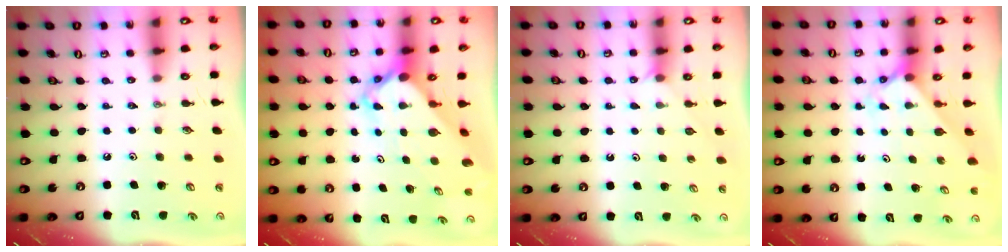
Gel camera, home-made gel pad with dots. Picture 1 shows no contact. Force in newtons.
{"total": 4.2, "press": 4.2, "slide": 0.3}
{"total": 2.6, "press": 2.6, "slide": 0.3}
{"total": 1.9, "press": 1.9, "slide": 0.1}